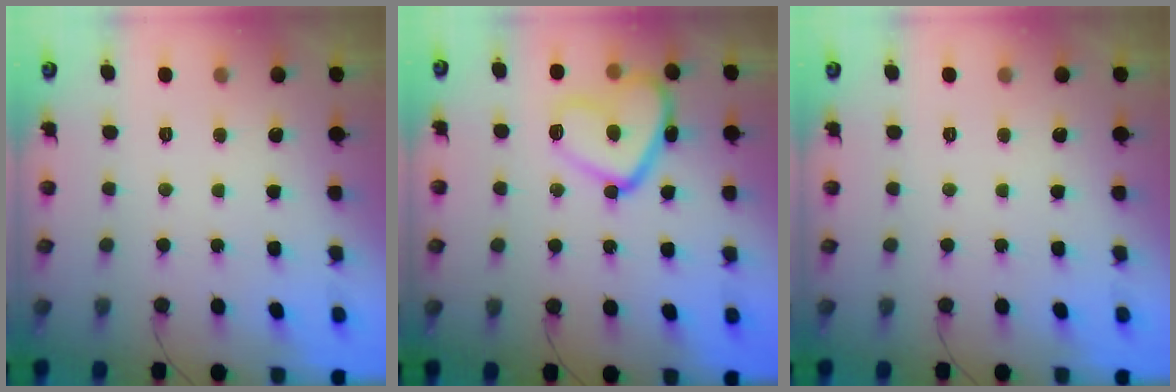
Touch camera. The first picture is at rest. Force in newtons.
{"total": 15.3, "press": 15.3, "slide": 1.2}
{"total": 0.0}